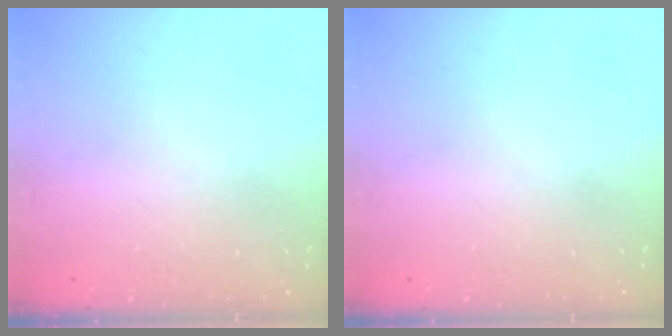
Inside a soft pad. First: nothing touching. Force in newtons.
{"total": 0.0}